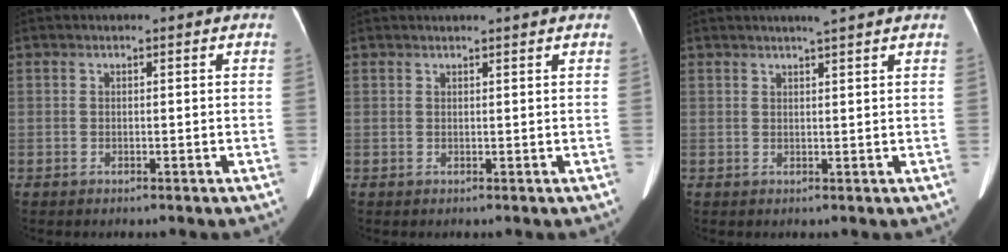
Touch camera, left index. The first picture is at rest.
{"total": 1.8, "force": [1.6, -0.5, 0.6], "torque": [-0.016, 0.009, 0.030]}
{"total": 3.4, "force": [2.9, -0.5, 1.8], "torque": [-0.026, 0.010, 0.039]}